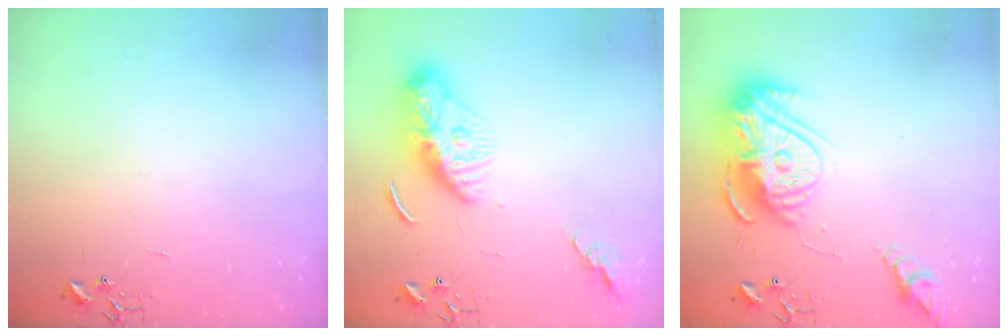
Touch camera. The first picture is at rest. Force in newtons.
{"total": 11.6, "press": 11.6, "slide": 1.0}
{"total": 17.0, "press": 16.9, "slide": 1.5}